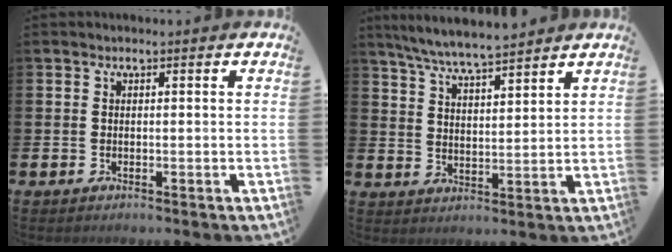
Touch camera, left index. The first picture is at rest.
{"total": 6.4, "force": [6.1, 0.2, 1.8], "torque": [-0.059, -0.029, 0.111]}